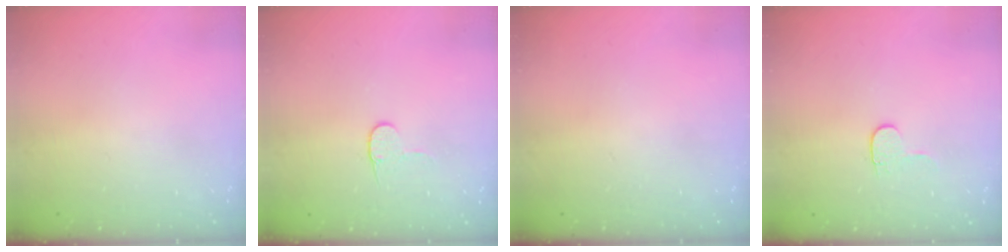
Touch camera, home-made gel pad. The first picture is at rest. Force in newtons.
{"total": 4.3, "press": 4.3, "slide": 0.4}
{"total": 0.0}
{"total": 3.6, "press": 3.6, "slide": 0.4}